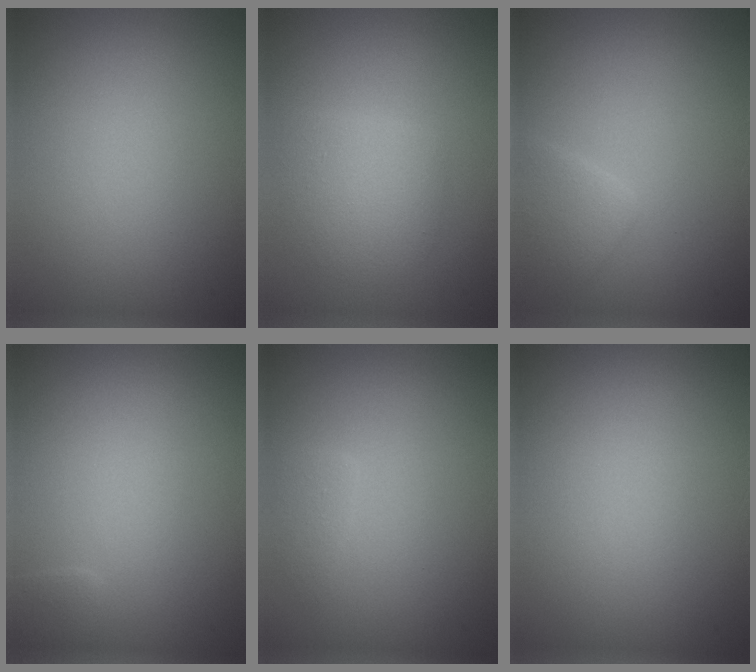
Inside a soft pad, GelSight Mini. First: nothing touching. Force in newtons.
{"total": 2.6, "press": 2.6, "slide": 0.1}
{"total": 2.0, "press": 2.0, "slide": 0.0}
{"total": 0.8, "press": 0.8, "slide": 0.0}
{"total": 1.0, "press": 1.0, "slide": 0.1}
{"total": 0.0}